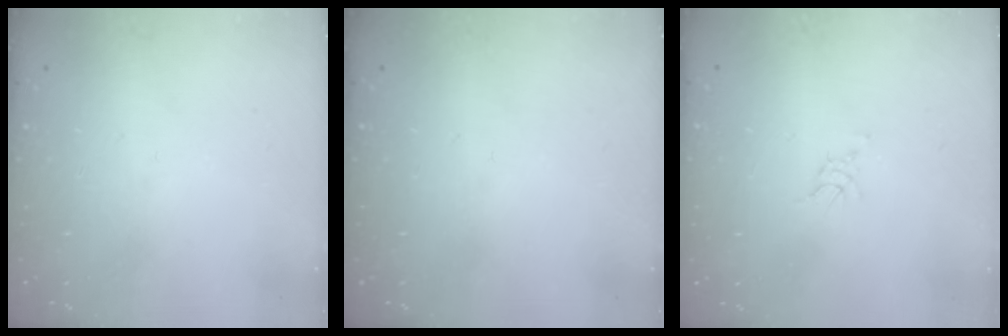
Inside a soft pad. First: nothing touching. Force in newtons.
{"total": 0.0}
{"total": 1.4, "press": 1.4, "slide": 0.2}